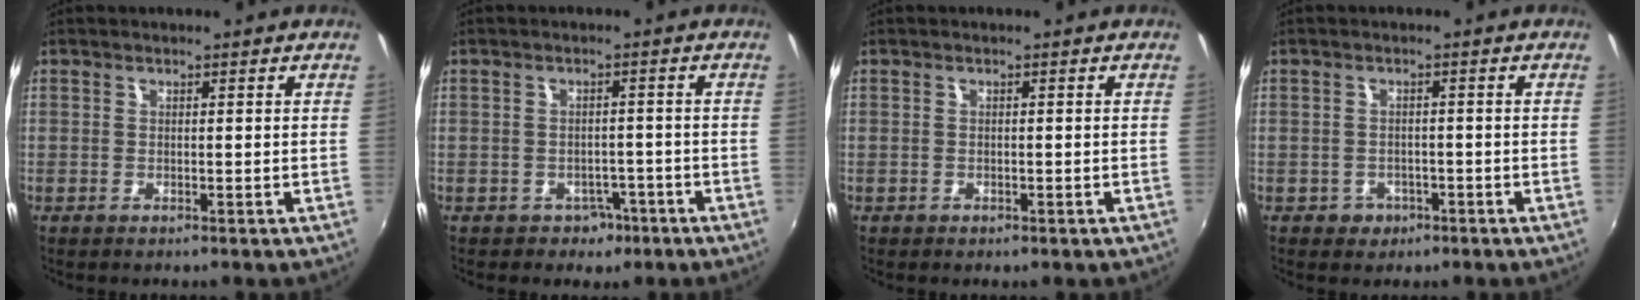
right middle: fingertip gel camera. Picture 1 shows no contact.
{"total": 4.0, "force": [-2.3, 3.2, 0.9], "torque": [-0.026, 0.004, -0.026]}
{"total": 1.0, "force": [-0.6, 0.8, 0.3], "torque": [-0.007, -0.004, -0.008]}
{"total": 3.4, "force": [-1.6, 3.0, 0.7], "torque": [-0.022, 0.001, -0.020]}